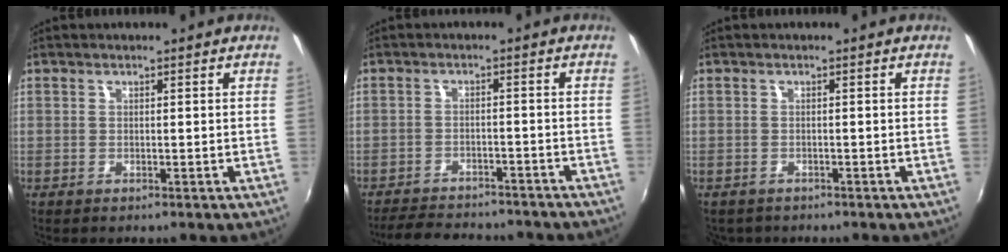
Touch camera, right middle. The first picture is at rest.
{"total": 14.2, "force": [-12.4, 4.1, 5.5], "torque": [-0.119, -0.011, -0.166]}
{"total": 2.7, "force": [-2.1, 1.6, 0.6], "torque": [-0.017, -0.011, -0.031]}